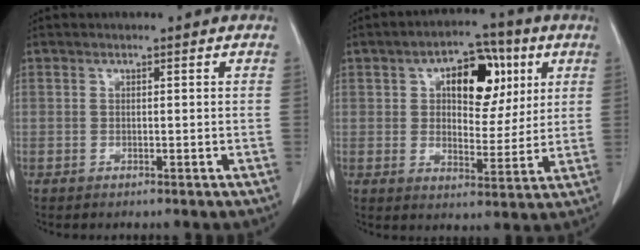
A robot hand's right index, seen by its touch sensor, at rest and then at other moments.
{"total": 11.3, "force": [4.0, 6.0, 8.7], "torque": [-0.126, 0.026, 0.065]}